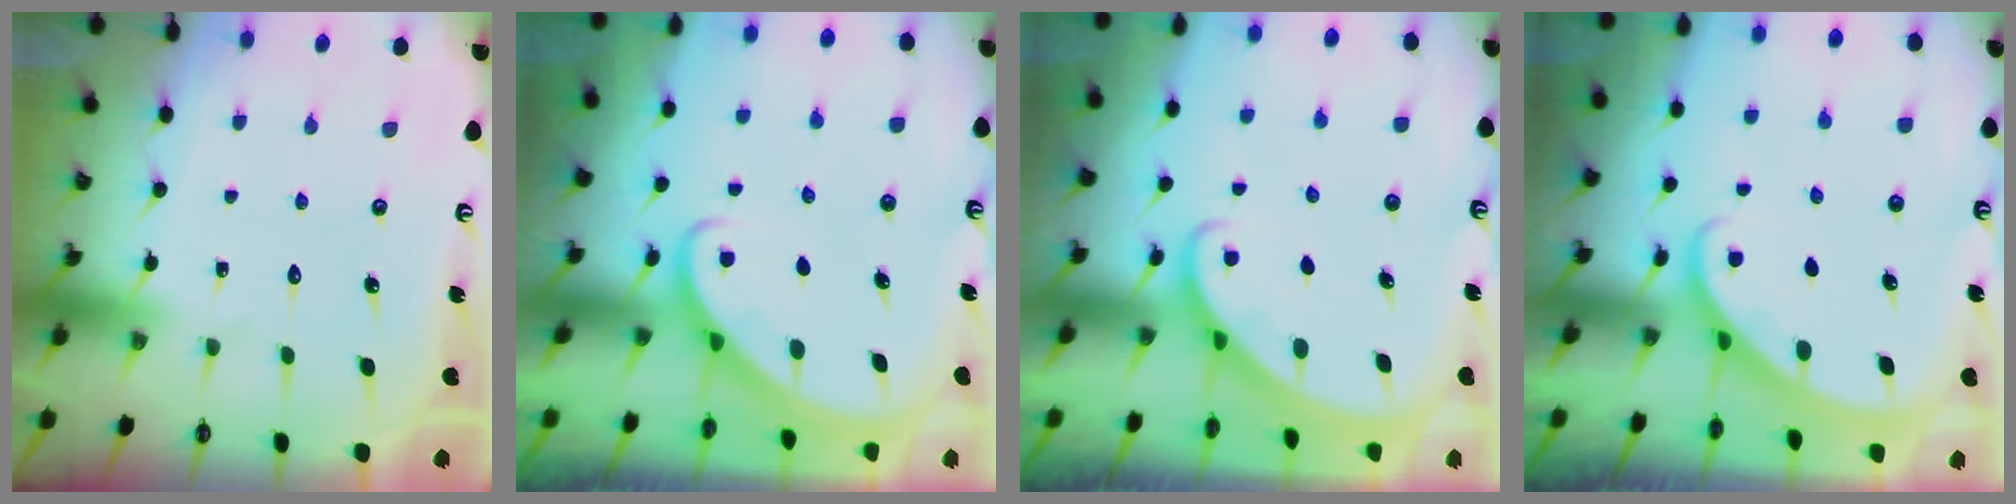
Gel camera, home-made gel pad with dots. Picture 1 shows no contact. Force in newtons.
{"total": 2.9, "press": 2.9, "slide": 0.2}
{"total": 1.6, "press": 1.6, "slide": 0.1}
{"total": 2.2, "press": 2.2, "slide": 0.1}